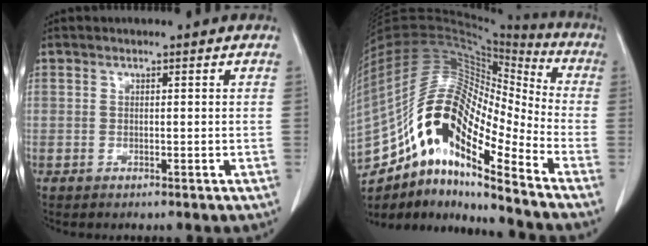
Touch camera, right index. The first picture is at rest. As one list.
[{"total": 21.4, "force": [-13.2, 5.4, 15.9], "torque": [-0.332, 0.030, -0.238]}]